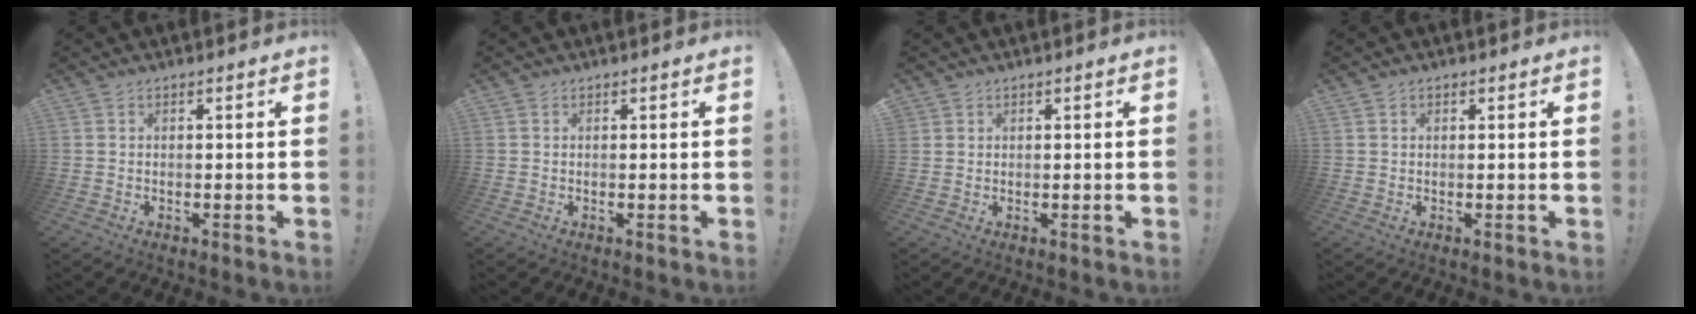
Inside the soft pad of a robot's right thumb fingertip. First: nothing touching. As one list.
[{"total": 0.0}, {"total": 1.0, "force": [0.7, 0.7, 0.1], "torque": [0.008, -0.005, 0.011]}, {"total": 0.6, "force": [0.3, 0.5, 0.1], "torque": [0.006, -0.001, 0.004]}]